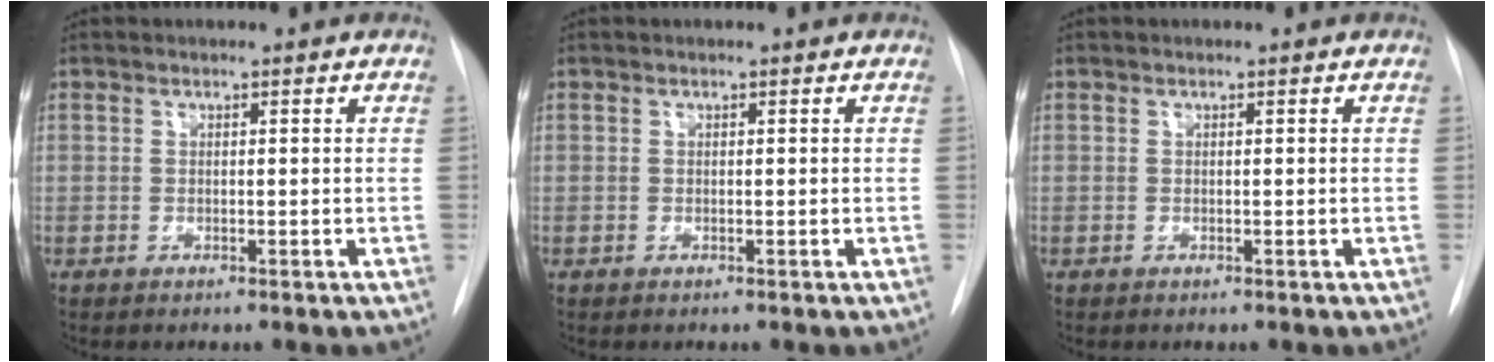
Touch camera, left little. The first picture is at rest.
{"total": 0.0}
{"total": 0.0}